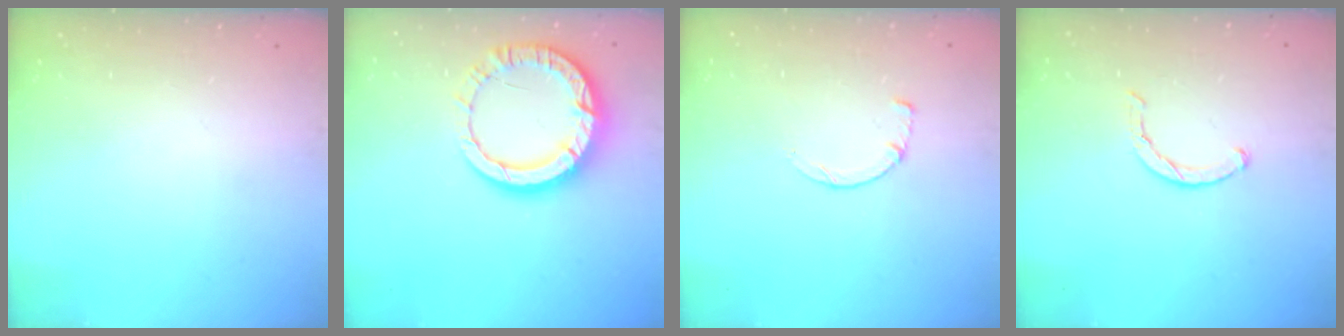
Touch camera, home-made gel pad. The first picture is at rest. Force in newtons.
{"total": 13.6, "press": 13.5, "slide": 1.1}
{"total": 2.5, "press": 2.5, "slide": 0.3}
{"total": 1.9, "press": 1.9, "slide": 0.3}